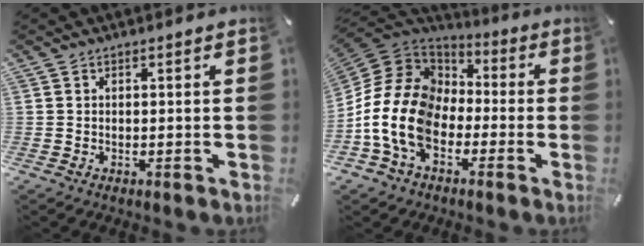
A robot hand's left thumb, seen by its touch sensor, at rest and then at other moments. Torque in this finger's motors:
{"motor_torque": [0.26, 2.46, 2.11, 0.66, 0.34]}